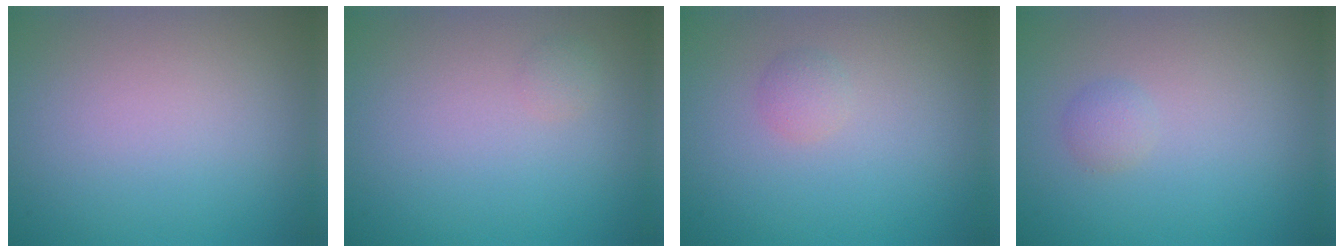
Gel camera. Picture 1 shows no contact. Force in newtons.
{"total": 0.7, "press": 0.7, "slide": 0.0}
{"total": 1.0, "press": 1.0, "slide": 0.0}
{"total": 1.0, "press": 1.0, "slide": 0.1}